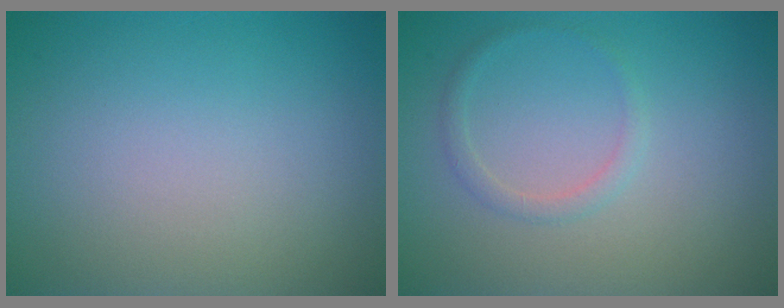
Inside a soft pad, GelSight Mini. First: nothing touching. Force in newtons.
{"total": 1.2, "press": 1.2, "slide": 0.2}